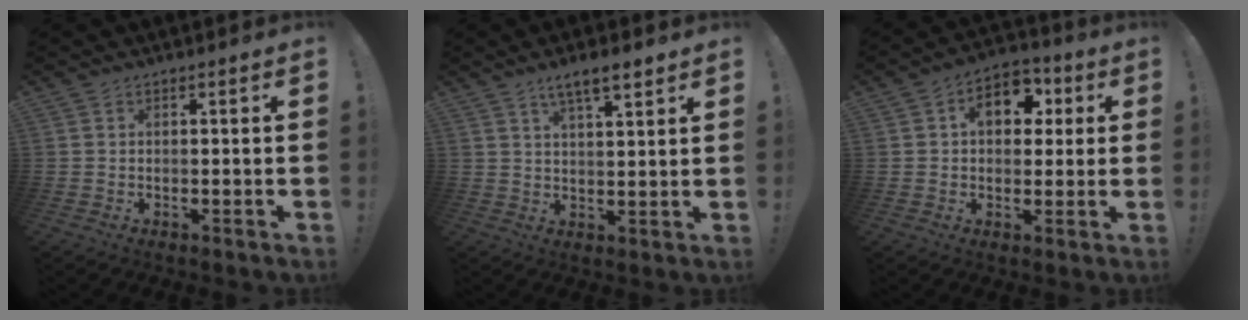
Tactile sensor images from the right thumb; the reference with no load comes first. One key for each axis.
{"total": 7.2, "fx": 5.0, "fy": 1.9, "fz": 4.8, "tx": -0.072, "ty": -0.023, "tz": 0.085}
{"total": 11.0, "fx": 2.7, "fy": 7.8, "fz": 7.2, "tx": -0.105, "ty": 0.008, "tz": 0.049}